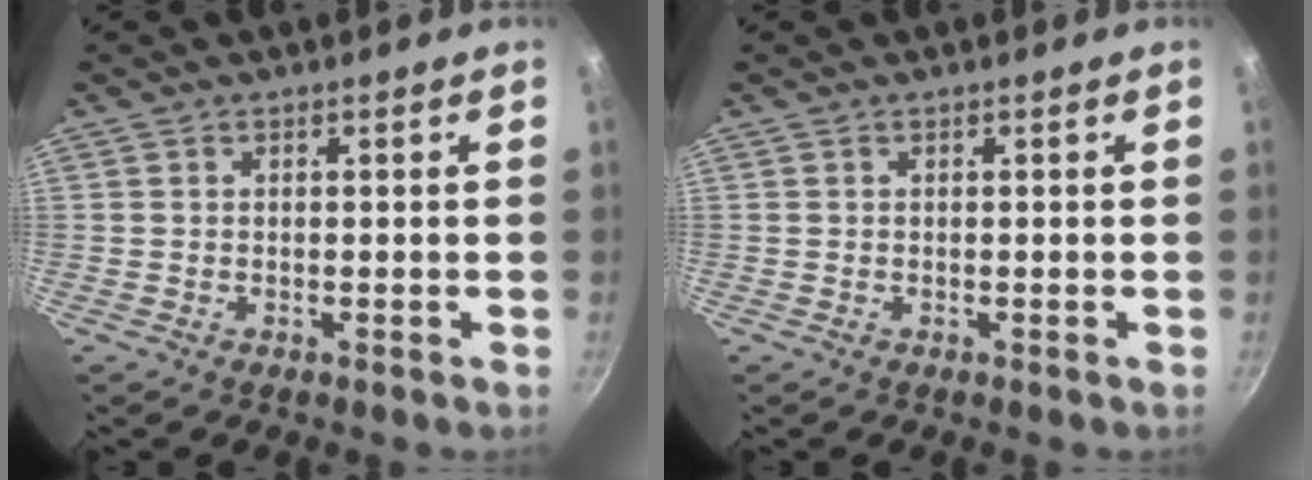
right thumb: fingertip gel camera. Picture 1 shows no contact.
{"total": 0.0}